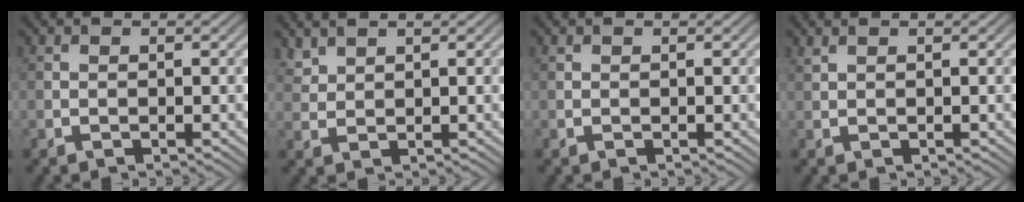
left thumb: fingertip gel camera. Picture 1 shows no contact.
{"total": 2.0, "force": [1.8, 0.7, 0.7], "torque": [-0.021, 0.004, 0.046]}
{"total": 0.0}
{"total": 0.7, "force": [0.6, 0.1, 0.3], "torque": [-0.010, 0.005, 0.014]}